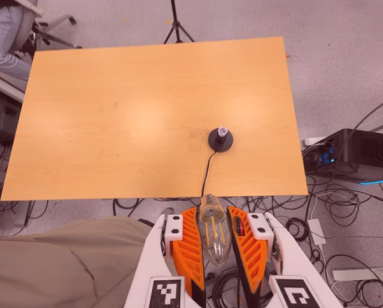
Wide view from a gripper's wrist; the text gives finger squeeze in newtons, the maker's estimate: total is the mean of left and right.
{"total": 18.9, "left": 20.8, "right": 17.1}